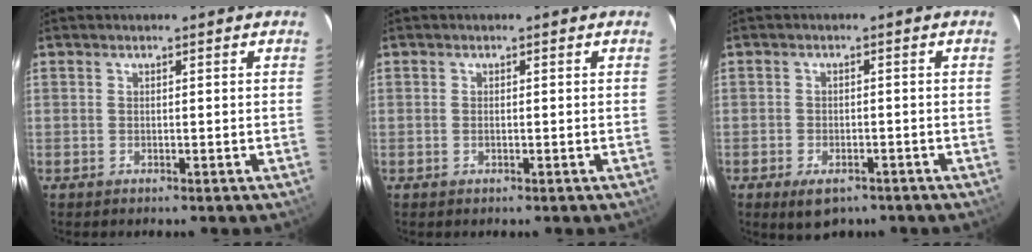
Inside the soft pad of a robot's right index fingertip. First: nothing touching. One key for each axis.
{"total": 0.6, "fx": -0.2, "fy": 0.3, "fz": 0.5, "tx": -0.011, "ty": 0.001, "tz": -0.003}
{"total": 5.2, "fx": -2.8, "fy": 3.1, "fz": 3.0, "tx": -0.059, "ty": -0.013, "tz": -0.038}